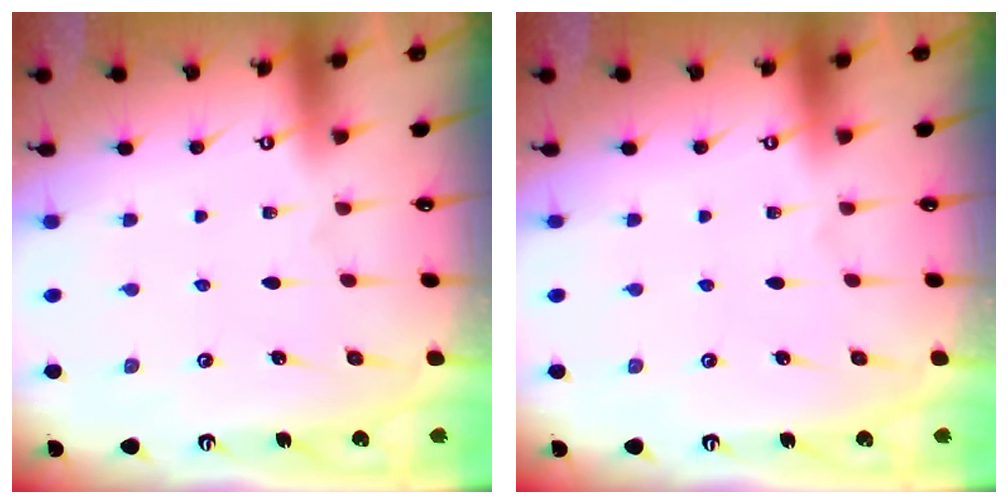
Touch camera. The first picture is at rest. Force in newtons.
{"total": 0.0}